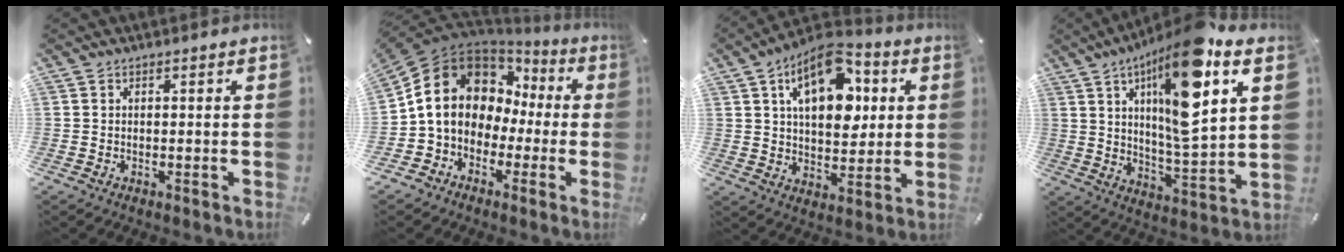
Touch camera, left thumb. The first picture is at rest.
{"total": 13.7, "force": [1.6, 11.8, 6.8], "torque": [-0.146, -0.009, 0.032]}
{"total": 16.6, "force": [6.5, 9.8, 11.8], "torque": [-0.179, -0.018, 0.111]}
{"total": 18.9, "force": [8.3, 4.9, 16.3], "torque": [-0.274, -0.039, 0.124]}